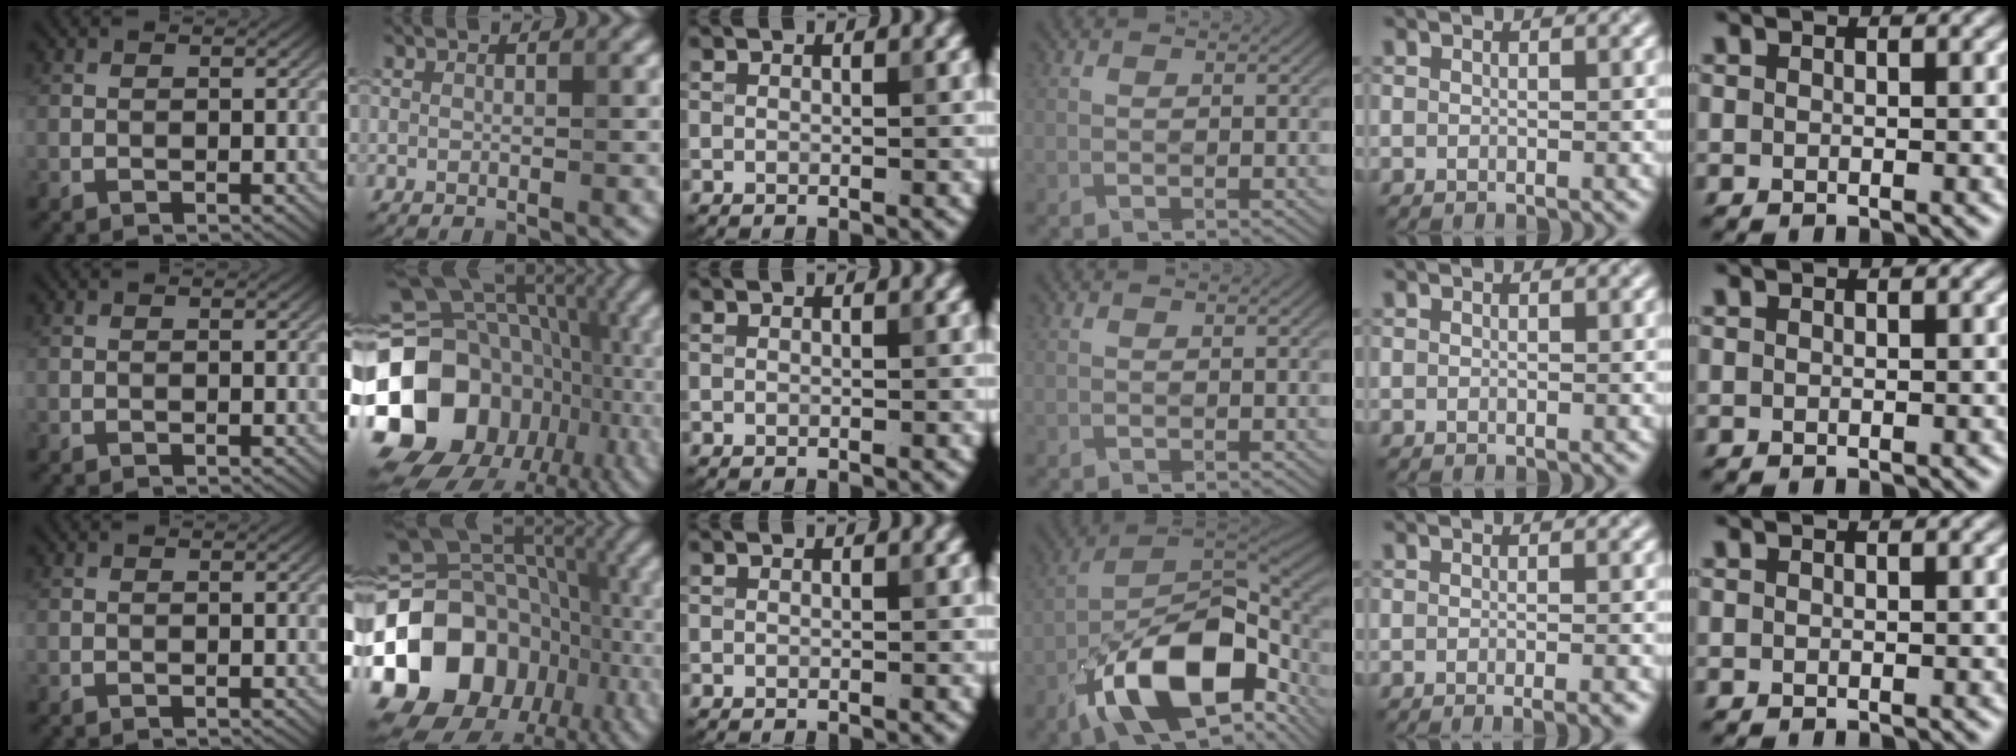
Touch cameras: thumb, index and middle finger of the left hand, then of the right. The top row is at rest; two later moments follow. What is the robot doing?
{"motion": "fold", "object": "aluminum foil"}